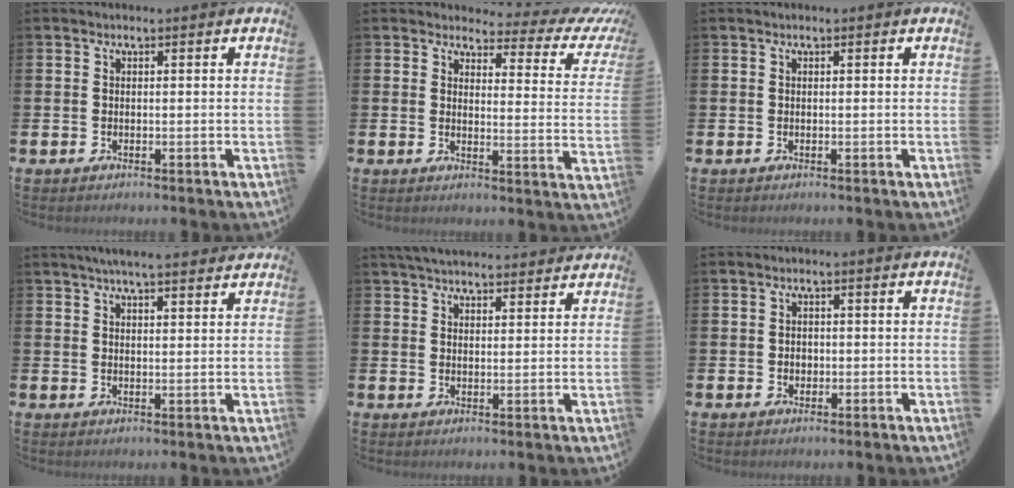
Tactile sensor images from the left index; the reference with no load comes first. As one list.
[{"total": 3.2, "force": [2.6, 1.4, 1.2], "torque": [-0.019, -0.037, 0.030]}, {"total": 0.0}, {"total": 4.5, "force": [4.2, 0.2, 1.7], "torque": [-0.040, -0.010, 0.075]}, {"total": 4.7, "force": [4.6, 0.7, 0.8], "torque": [-0.024, -0.019, 0.085]}, {"total": 1.3, "force": [0.0, 1.2, 0.6], "torque": [0.001, 0.004, -0.006]}]